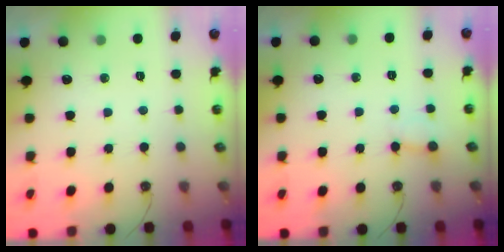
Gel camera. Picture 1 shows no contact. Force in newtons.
{"total": 3.0, "press": 3.0, "slide": 0.3}